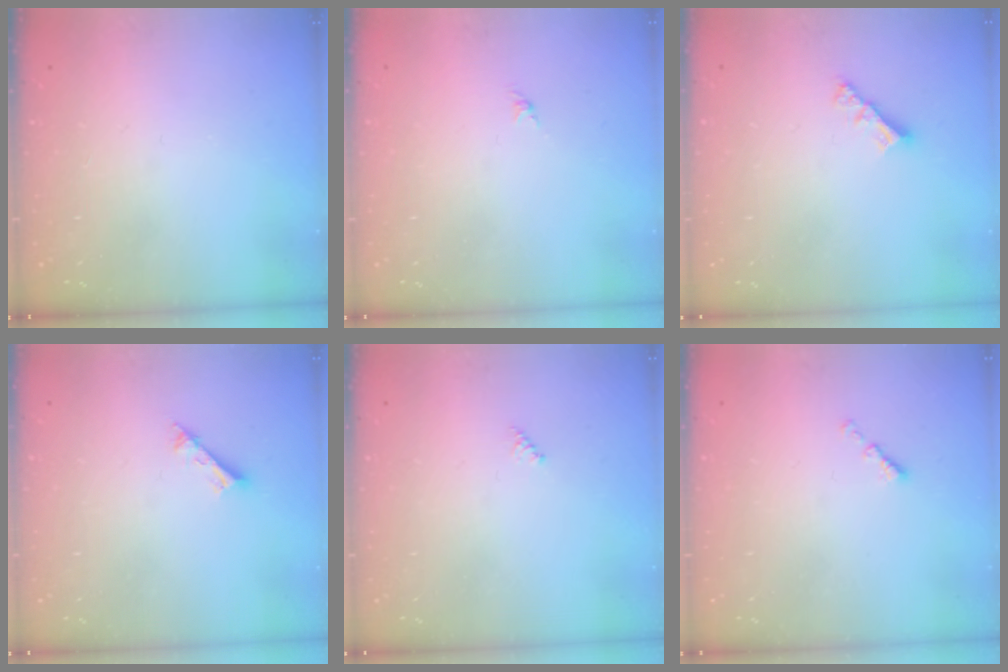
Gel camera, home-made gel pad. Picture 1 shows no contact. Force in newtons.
{"total": 0.0}
{"total": 3.4, "press": 3.4, "slide": 0.2}
{"total": 2.2, "press": 2.1, "slide": 0.4}
{"total": 2.0, "press": 2.0, "slide": 0.2}
{"total": 0.0}